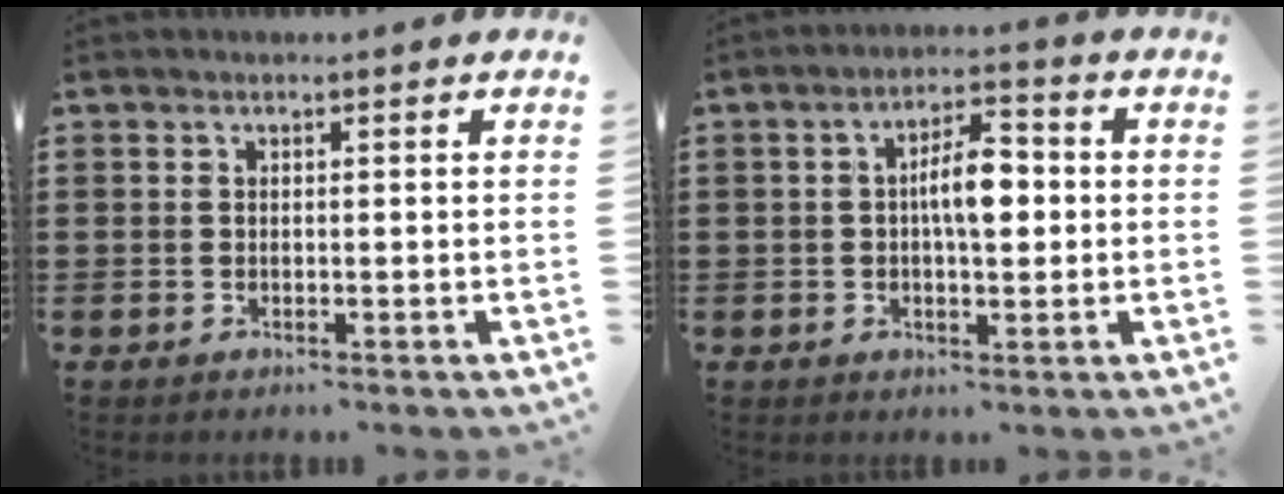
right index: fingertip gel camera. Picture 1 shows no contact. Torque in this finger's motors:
{"motor_torque": [1.20, -0.57, 0.29, 0.17]}